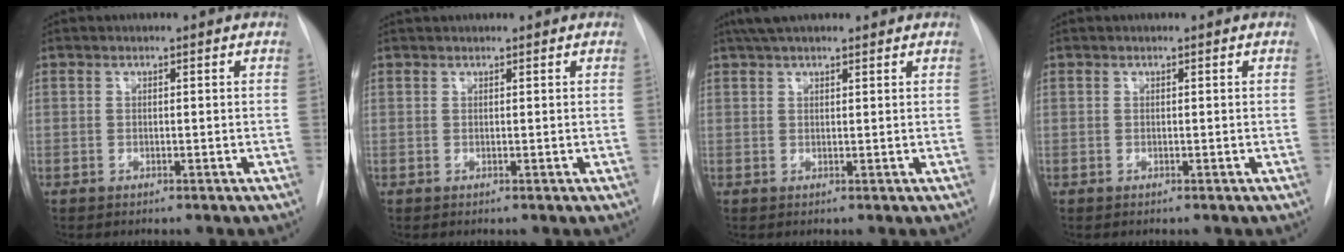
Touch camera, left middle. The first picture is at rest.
{"total": 1.7, "force": [1.6, 0.2, 0.5], "torque": [-0.008, 0.026, 0.029]}
{"total": 6.3, "force": [5.1, 1.6, 3.4], "torque": [-0.055, 0.036, 0.086]}
{"total": 0.0}